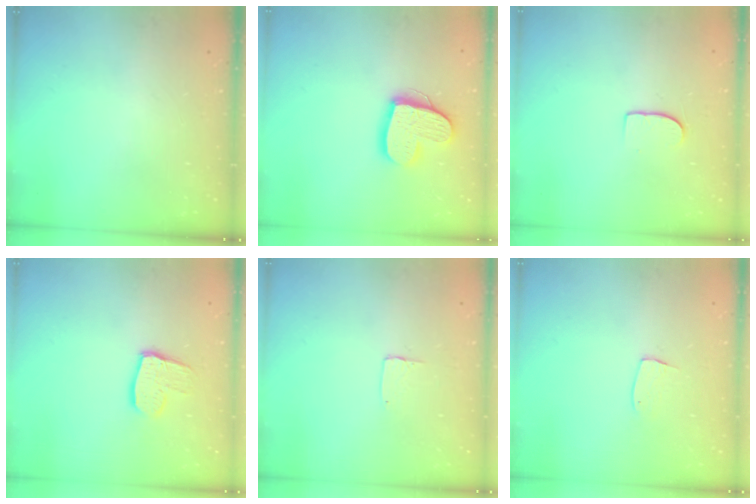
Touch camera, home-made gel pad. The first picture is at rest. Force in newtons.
{"total": 15.0, "press": 15.0, "slide": 1.1}
{"total": 6.6, "press": 6.6, "slide": 0.7}
{"total": 10.1, "press": 10.0, "slide": 0.8}
{"total": 3.7, "press": 3.6, "slide": 0.3}
{"total": 5.2, "press": 5.2, "slide": 0.3}